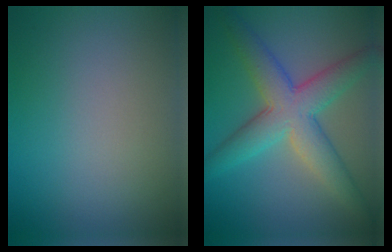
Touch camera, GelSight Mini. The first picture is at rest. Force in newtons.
{"total": 6.8, "press": 6.8, "slide": 0.2}